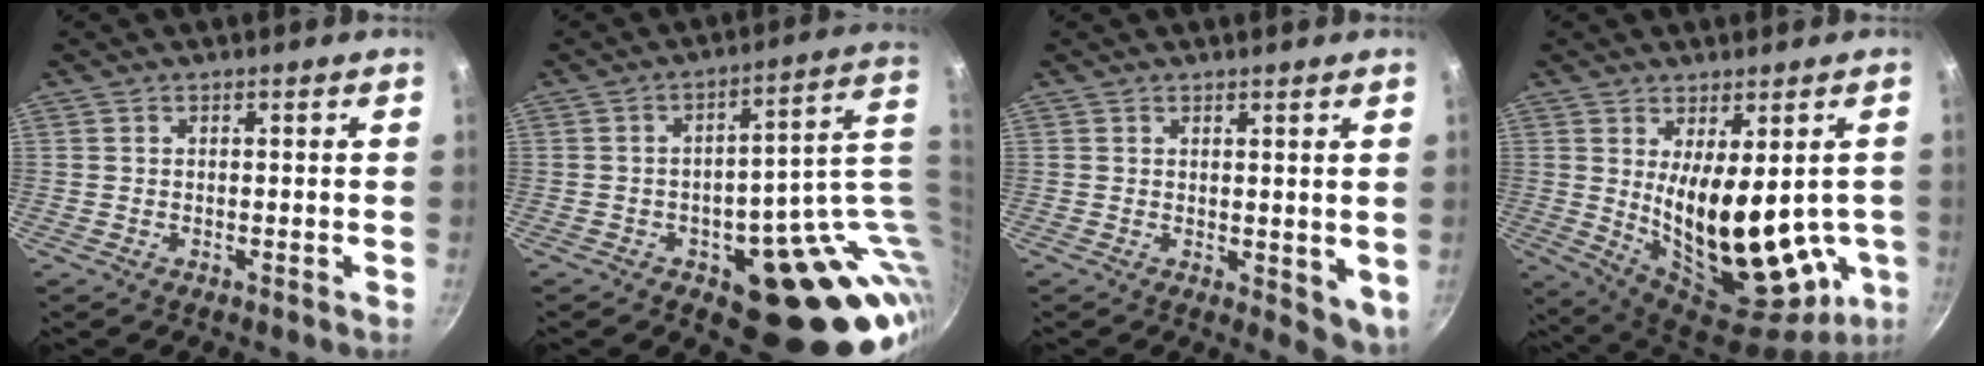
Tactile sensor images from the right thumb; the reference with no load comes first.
{"total": 22.1, "force": [-4.3, 9.2, 19.6], "torque": [-0.159, 0.044, -0.042]}
{"total": 5.0, "force": [0.1, 2.3, 4.5], "torque": [-0.044, -0.014, 0.005]}
{"total": 21.3, "force": [-2.5, 9.6, 18.9], "torque": [-0.253, -0.028, 0.001]}